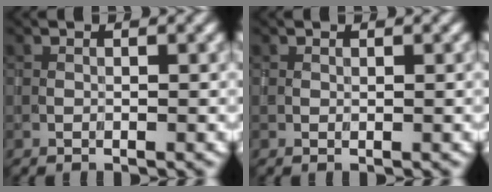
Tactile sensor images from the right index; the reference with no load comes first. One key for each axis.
{"total": 0.0}